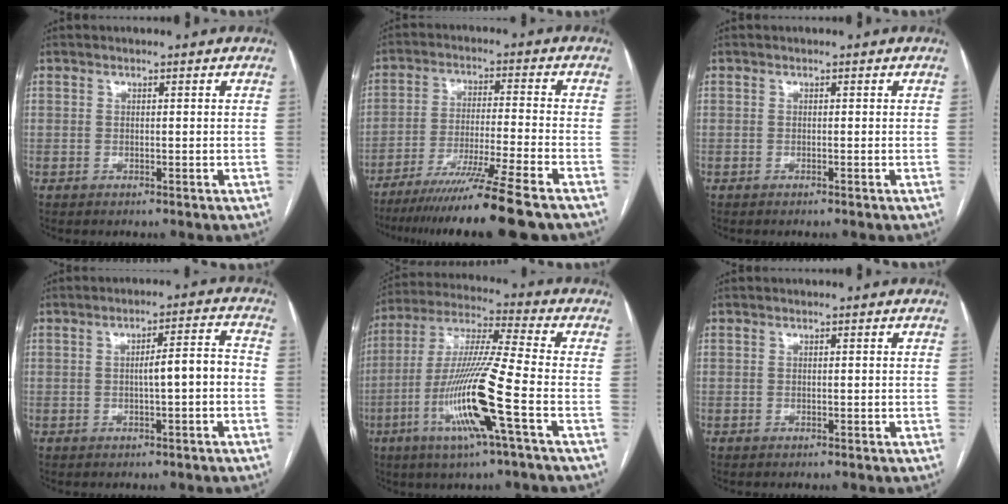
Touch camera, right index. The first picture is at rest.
{"total": 15.7, "force": [-12.4, -1.6, 9.5], "torque": [-0.156, -0.045, -0.200]}
{"total": 0.0}
{"total": 5.2, "force": [-0.8, 0.5, 5.1], "torque": [-0.076, 0.020, -0.009]}
{"total": 15.8, "force": [-5.6, -0.6, 14.7], "torque": [-0.302, -0.013, -0.112]}
{"total": 0.0}